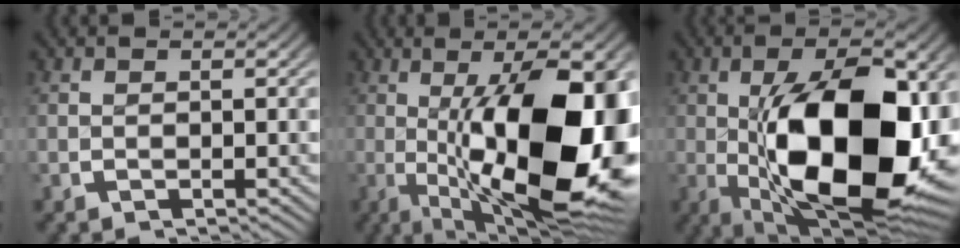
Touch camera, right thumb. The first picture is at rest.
{"total": 23.8, "force": [-2.9, 11.5, 20.6], "torque": [-0.312, -0.035, -0.019]}
{"total": 23.8, "force": [-3.4, 12.9, 19.7], "torque": [-0.332, -0.055, -0.026]}